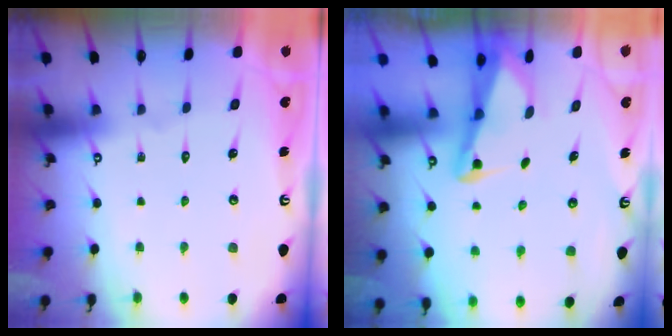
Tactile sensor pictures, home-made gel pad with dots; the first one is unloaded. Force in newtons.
{"total": 2.7, "press": 2.7, "slide": 0.6}